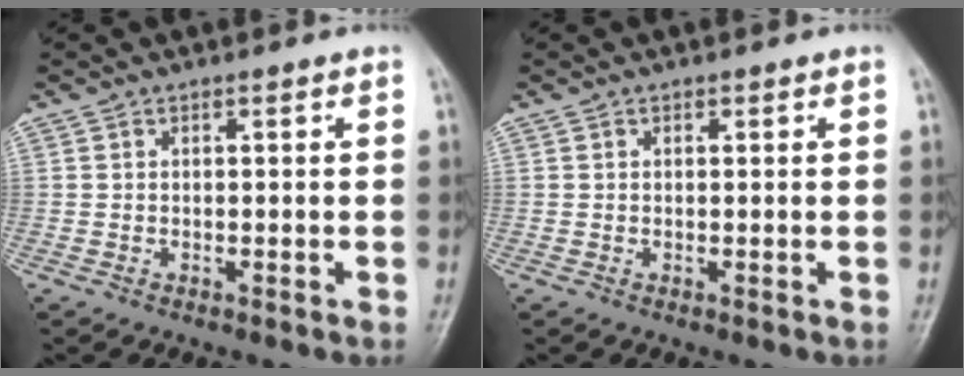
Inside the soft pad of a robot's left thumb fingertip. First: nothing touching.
{"total": 0.0}